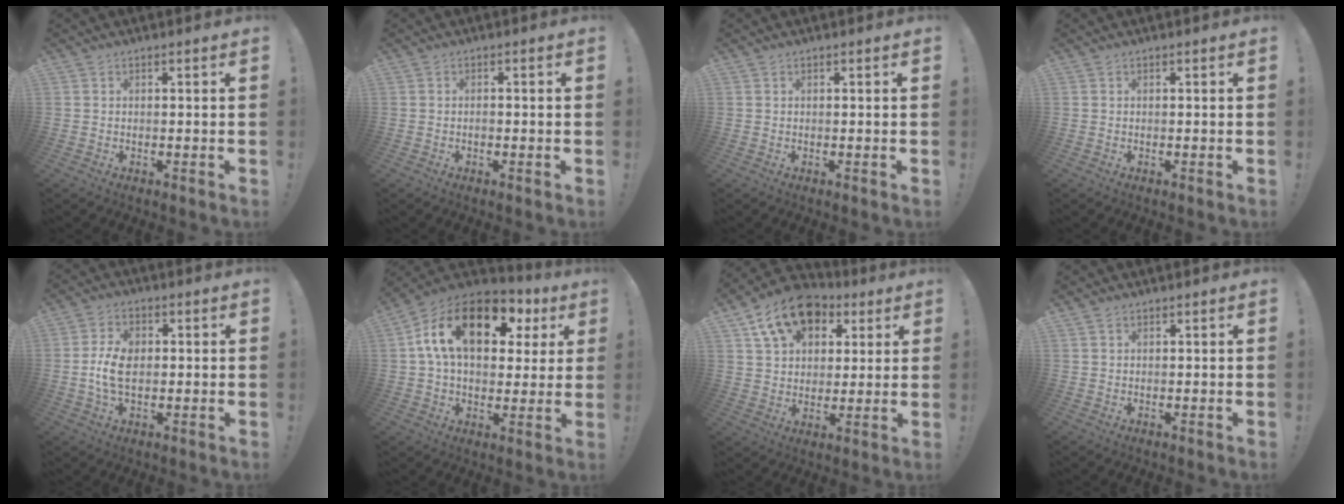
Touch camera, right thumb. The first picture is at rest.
{"total": 0.9, "force": [-0.7, 0.4, 0.4], "torque": [-0.011, 0.003, -0.012]}
{"total": 0.0}
{"total": 0.0}
{"total": 8.8, "force": [-0.5, 5.6, 6.7], "torque": [-0.129, 0.005, -0.007]}
{"total": 19.8, "force": [6.9, 11.5, 14.5], "torque": [-0.244, -0.011, 0.113]}
{"total": 14.9, "force": [7.9, 10.3, 7.4], "torque": [-0.120, -0.037, 0.149]}
{"total": 1.3, "force": [1.0, 0.8, 0.2], "torque": [0.002, -0.002, 0.019]}